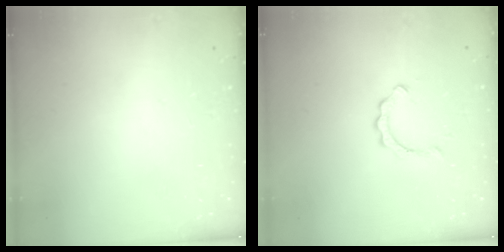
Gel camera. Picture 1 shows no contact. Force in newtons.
{"total": 2.3, "press": 2.3, "slide": 0.3}